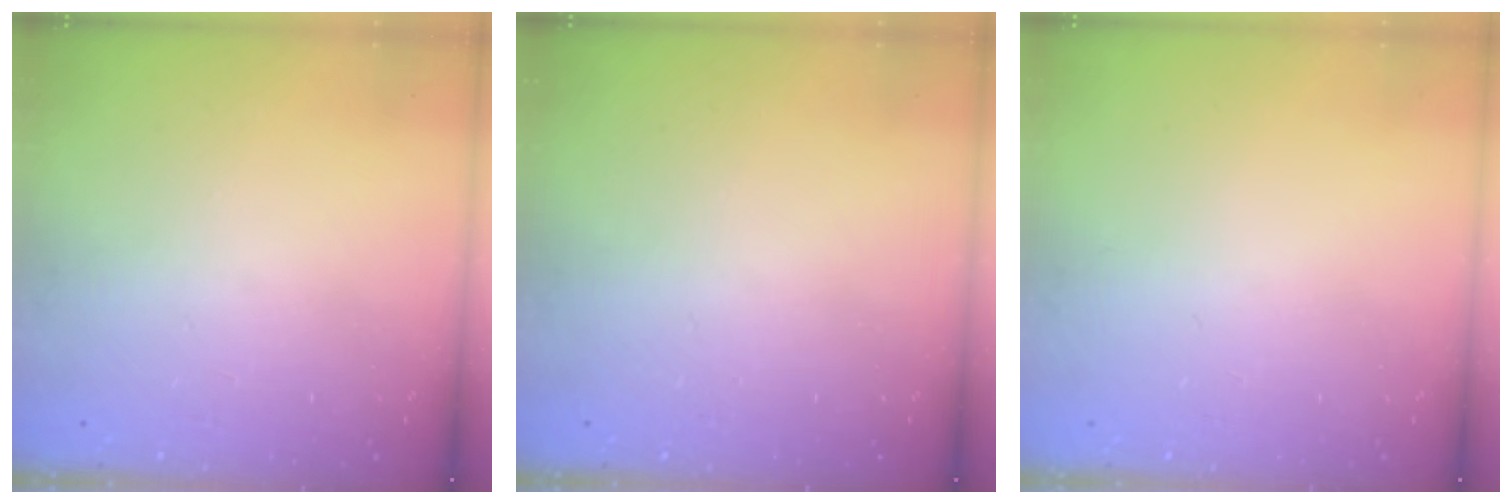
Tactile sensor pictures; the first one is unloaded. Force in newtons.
{"total": 0.0}
{"total": 0.0}